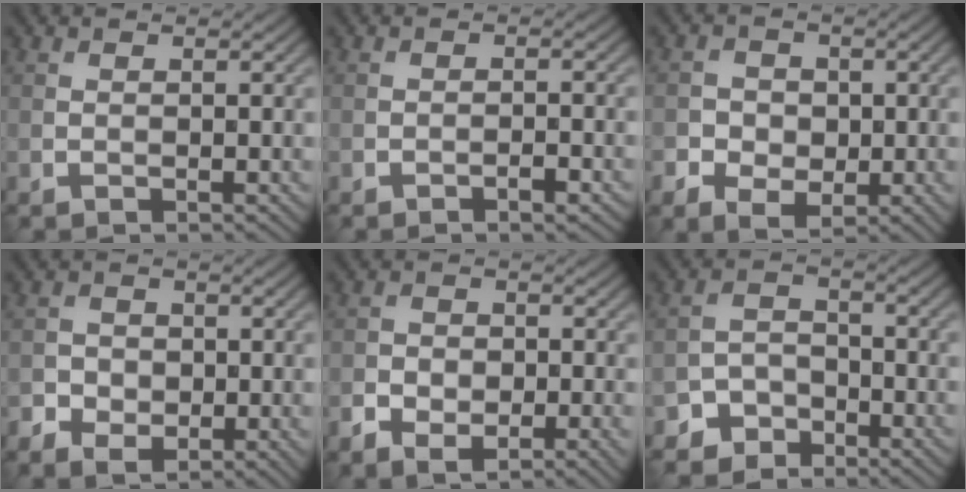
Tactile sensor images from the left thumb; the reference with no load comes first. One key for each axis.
{"total": 1.7, "fx": -1.1, "fy": 0.4, "fz": 1.2, "tx": -0.018, "ty": 0.003, "tz": -0.018}
{"total": 4.2, "fx": -0.9, "fy": 3.5, "fz": 2.2, "tx": -0.038, "ty": -0.011, "tz": -0.015}
{"total": 4.3, "fx": -1.5, "fy": 3.4, "fz": 2.3, "tx": -0.036, "ty": -0.011, "tz": -0.025}
{"total": 6.6, "fx": -3.0, "fy": 4.0, "fz": 4.3, "tx": -0.066, "ty": -0.012, "tz": -0.044}
{"total": 4.4, "fx": -3.5, "fy": 2.5, "fz": 1.0, "tx": -0.017, "ty": 0.004, "tz": -0.075}